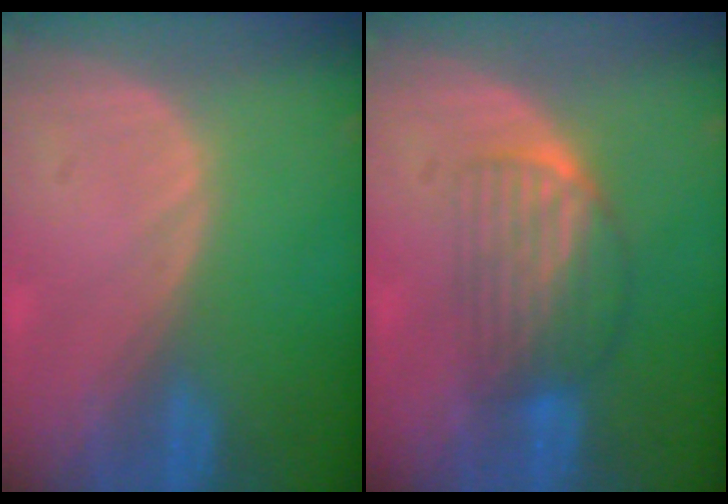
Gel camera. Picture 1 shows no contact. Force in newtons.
{"total": 6.8, "press": 5.8, "slide": 3.4}